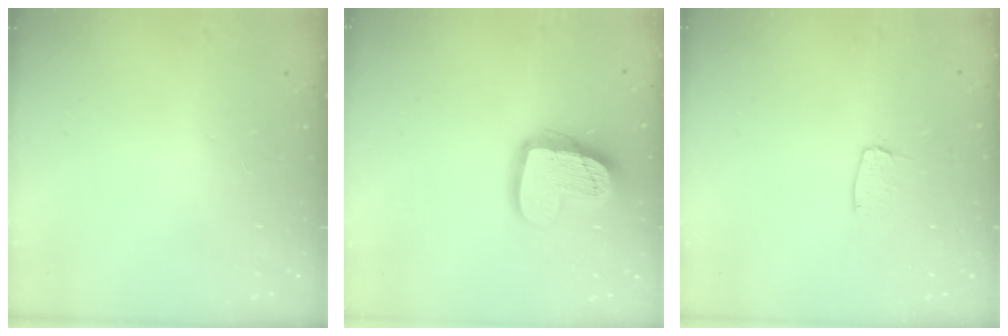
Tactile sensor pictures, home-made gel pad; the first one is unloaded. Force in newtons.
{"total": 17.8, "press": 17.7, "slide": 1.4}
{"total": 3.7, "press": 3.7, "slide": 0.3}